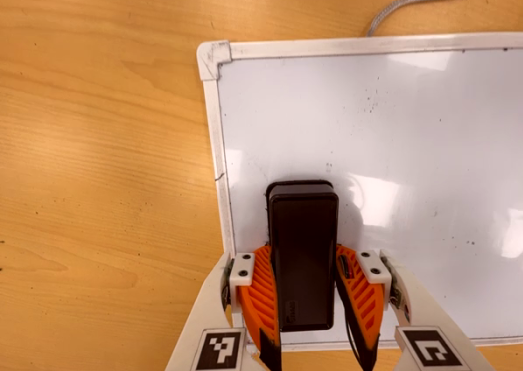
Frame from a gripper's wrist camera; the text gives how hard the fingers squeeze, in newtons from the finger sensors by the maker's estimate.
{"total": 16.4, "left": 17.9, "right": 14.9}